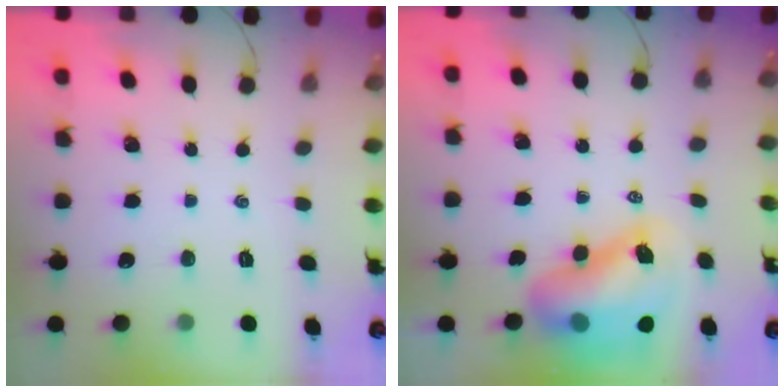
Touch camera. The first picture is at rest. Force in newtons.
{"total": 13.3, "press": 12.8, "slide": 3.6}